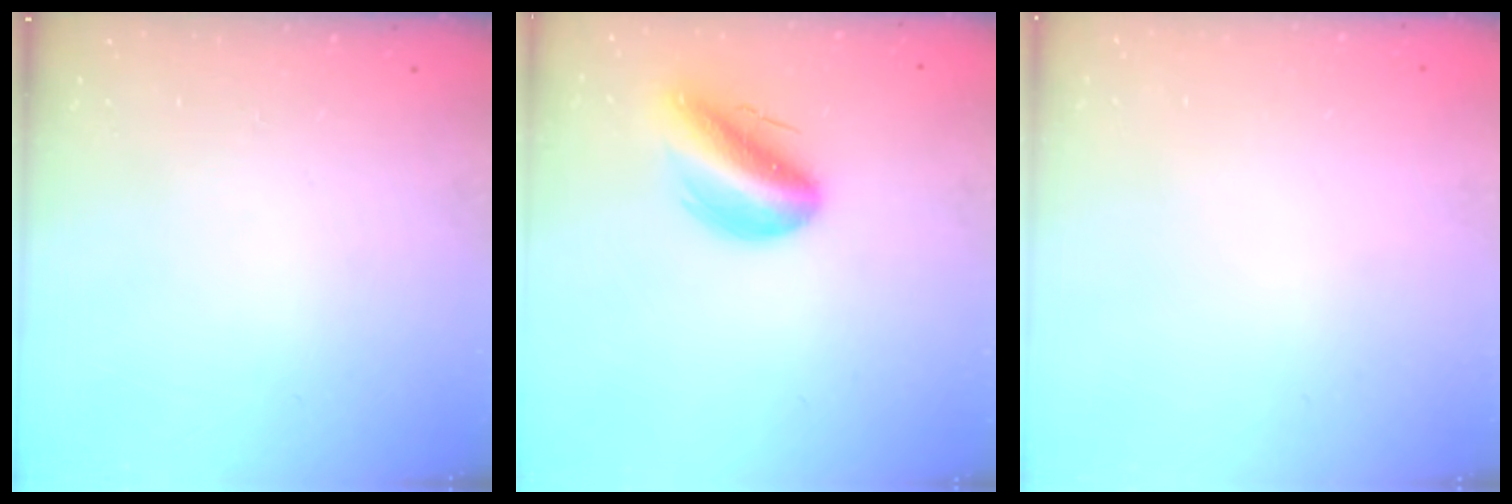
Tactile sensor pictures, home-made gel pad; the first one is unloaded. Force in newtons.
{"total": 12.8, "press": 12.2, "slide": 3.8}
{"total": 2.2, "press": 2.2, "slide": 0.1}